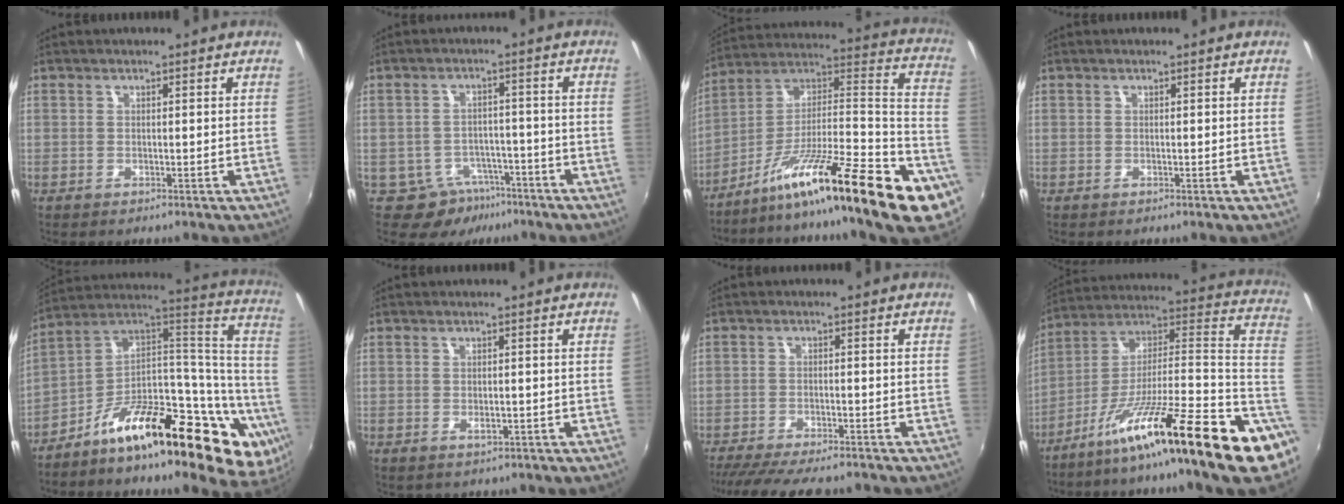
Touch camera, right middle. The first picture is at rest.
{"total": 6.2, "force": [-4.1, 4.5, 1.2], "torque": [-0.021, 0.018, -0.048]}
{"total": 29.0, "force": [-15.3, 4.1, 24.3], "torque": [-0.315, -0.008, -0.254]}
{"total": 0.0}
{"total": 28.1, "force": [-15.0, 9.9, 21.7], "torque": [-0.261, 0.027, -0.238]}
{"total": 1.4, "force": [-0.3, 0.9, 1.0], "torque": [-0.013, -0.004, -0.002]}
{"total": 11.8, "force": [-10.1, 1.8, 5.7], "torque": [-0.120, -0.035, -0.159]}
{"total": 26.3, "force": [-11.7, 2.0, 23.5], "torque": [-0.319, -0.012, -0.200]}